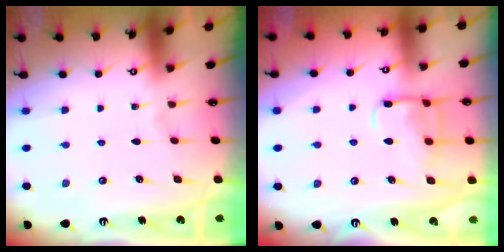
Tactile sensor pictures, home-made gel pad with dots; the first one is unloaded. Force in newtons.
{"total": 12.2, "press": 12.2, "slide": 1.2}